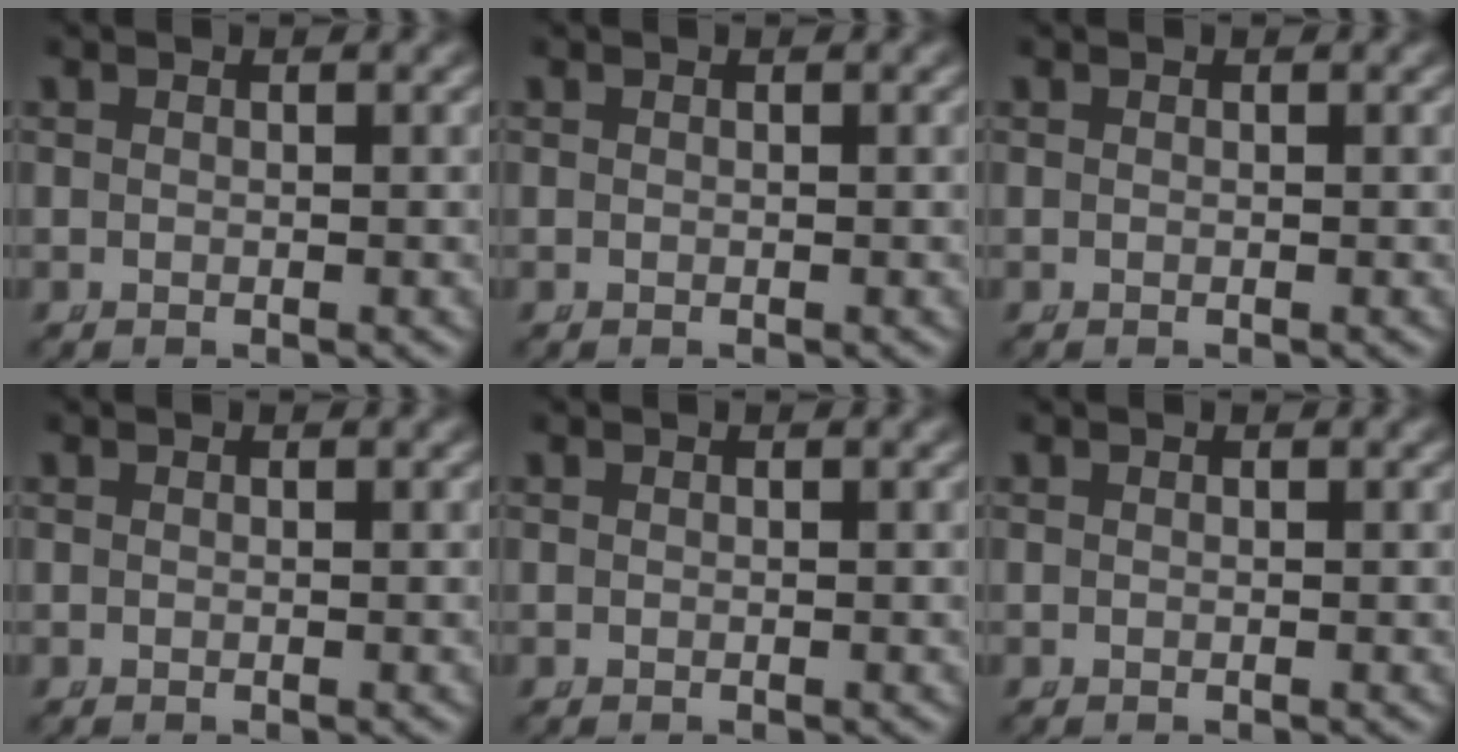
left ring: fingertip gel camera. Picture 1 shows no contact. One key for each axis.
{"total": 0.0}
{"total": 0.0}
{"total": 0.0}
{"total": 0.0}
{"total": 0.0}